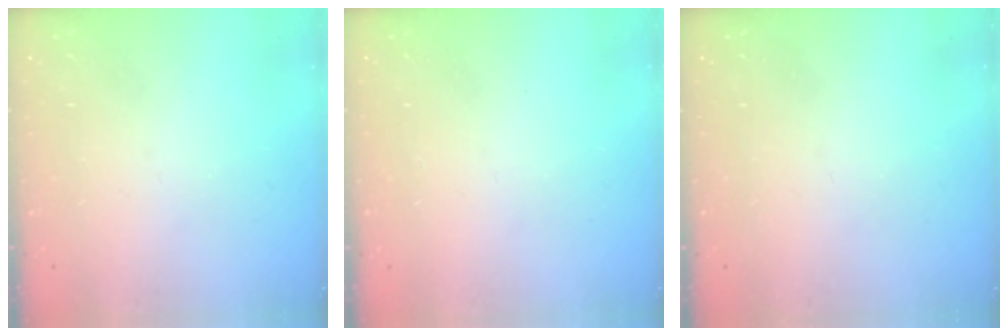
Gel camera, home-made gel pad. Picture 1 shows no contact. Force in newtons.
{"total": 0.0}
{"total": 0.0}